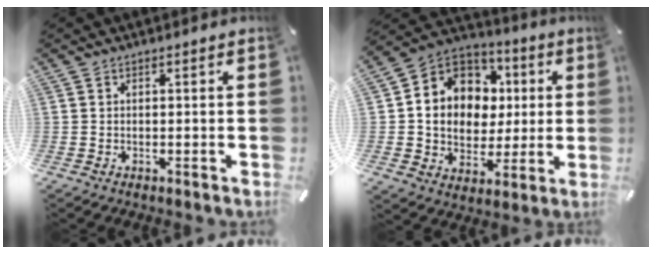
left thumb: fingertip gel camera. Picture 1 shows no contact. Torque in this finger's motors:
{"motor_torque": [1.83, 2.33, 1.02, -0.69, 0.24]}